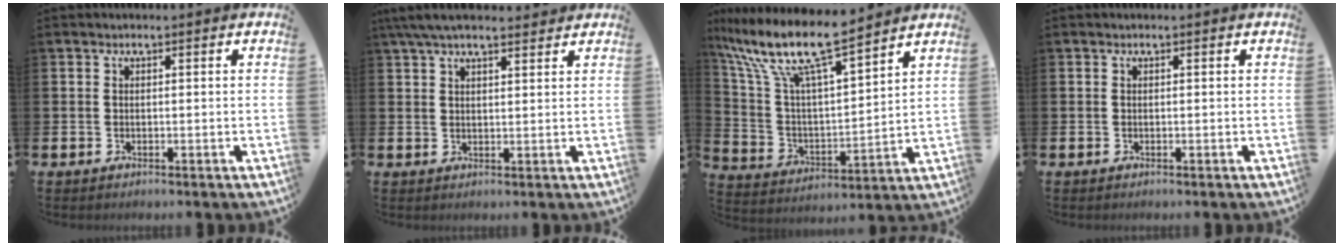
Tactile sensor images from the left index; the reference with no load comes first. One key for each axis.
{"total": 5.1, "fx": 4.3, "fy": 1.3, "fz": 2.3, "tx": -0.053, "ty": -0.007, "tz": 0.079}
{"total": 11.4, "fx": 9.7, "fy": 1.5, "fz": 5.7, "tx": -0.155, "ty": -0.059, "tz": 0.166}
{"total": 0.0}